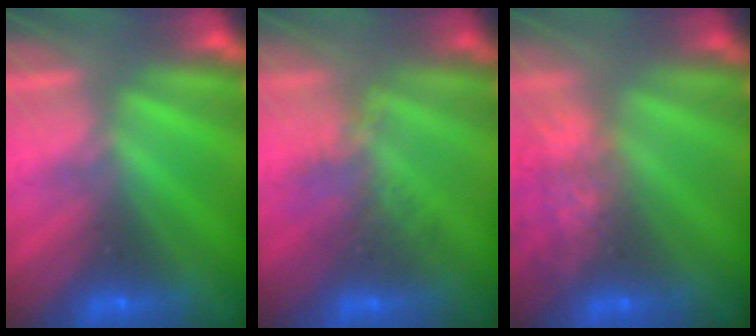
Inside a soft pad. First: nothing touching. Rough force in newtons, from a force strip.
{"total": 2.4}
{"total": 7.9}